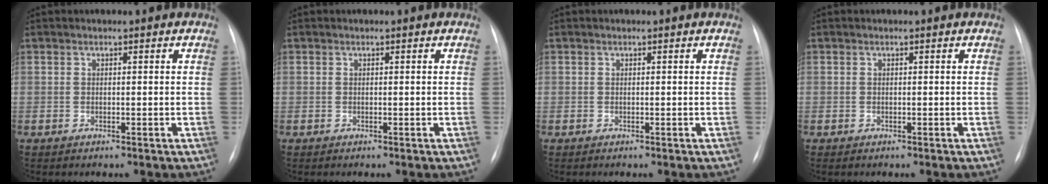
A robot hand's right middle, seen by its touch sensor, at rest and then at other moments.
{"total": 0.0}
{"total": 0.0}
{"total": 0.0}